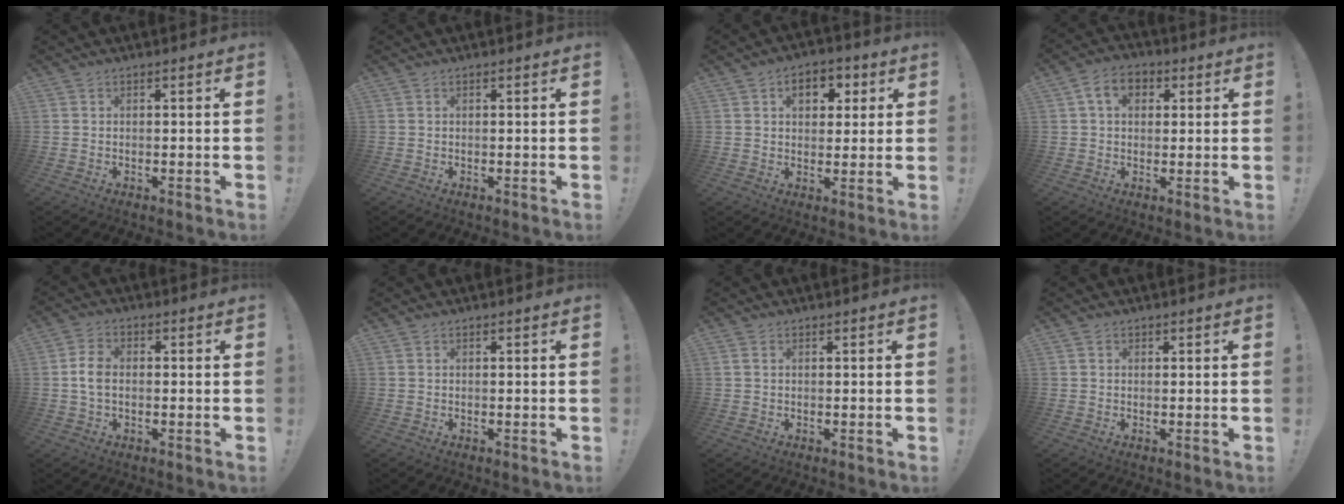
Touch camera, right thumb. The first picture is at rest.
{"total": 0.0}
{"total": 7.8, "force": [2.5, 5.7, 4.7], "torque": [-0.054, 0.000, 0.042]}
{"total": 7.2, "force": [2.2, 5.2, 4.5], "torque": [-0.070, 0.007, 0.040]}
{"total": 5.6, "force": [-0.4, 3.7, 4.1], "torque": [-0.081, 0.010, -0.008]}
{"total": 0.0}
{"total": 0.8, "force": [0.3, 0.6, 0.5], "torque": [-0.018, 0.006, 0.008]}
{"total": 0.8, "force": [0.4, 0.6, 0.1], "torque": [0.005, -0.001, 0.007]}